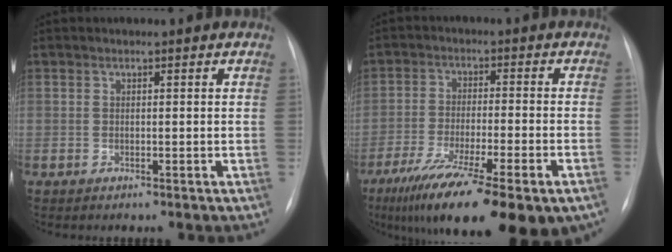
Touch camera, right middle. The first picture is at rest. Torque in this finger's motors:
{"motor_torque": [1.44, -0.69, 0.50, 0.21]}